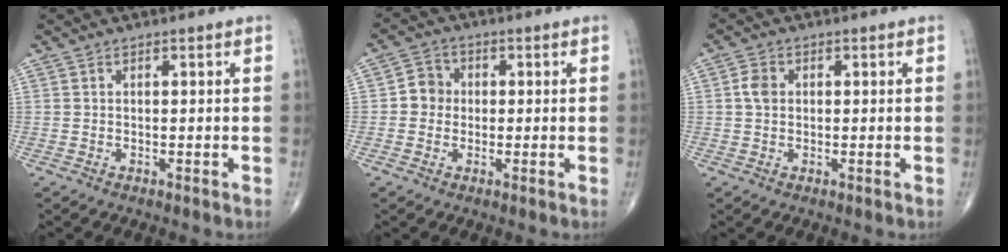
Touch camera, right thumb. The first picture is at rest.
{"total": 4.2, "force": [-0.1, 3.9, 1.5], "torque": [-0.003, 0.008, -0.010]}
{"total": 2.8, "force": [0.4, 2.2, 1.7], "torque": [-0.029, 0.002, 0.005]}